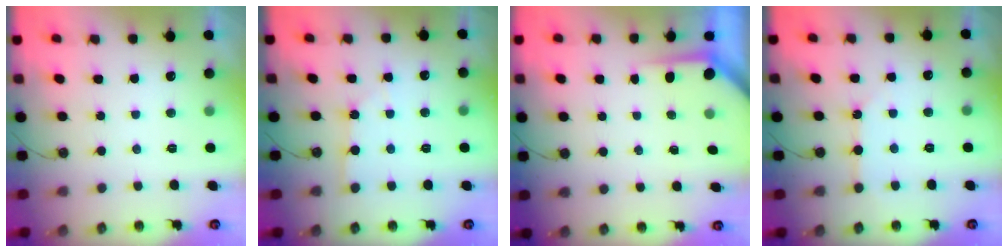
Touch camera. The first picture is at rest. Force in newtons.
{"total": 2.6, "press": 2.6, "slide": 0.3}
{"total": 3.5, "press": 3.5, "slide": 0.4}
{"total": 2.2, "press": 2.2, "slide": 0.3}